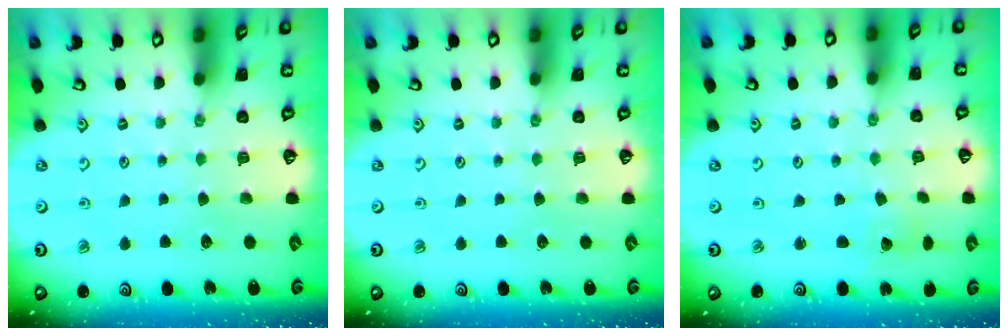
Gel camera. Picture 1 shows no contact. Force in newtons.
{"total": 0.0}
{"total": 1.7, "press": 1.7, "slide": 0.1}